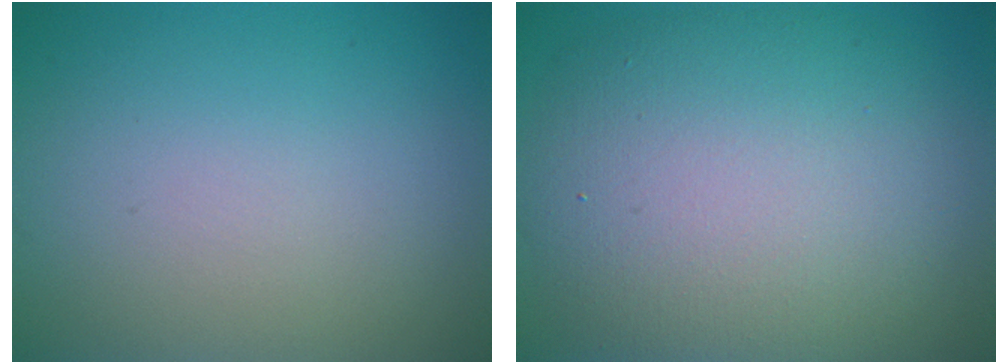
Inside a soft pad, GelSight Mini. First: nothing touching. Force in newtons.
{"total": 11.1, "press": 11.1, "slide": 0.8}